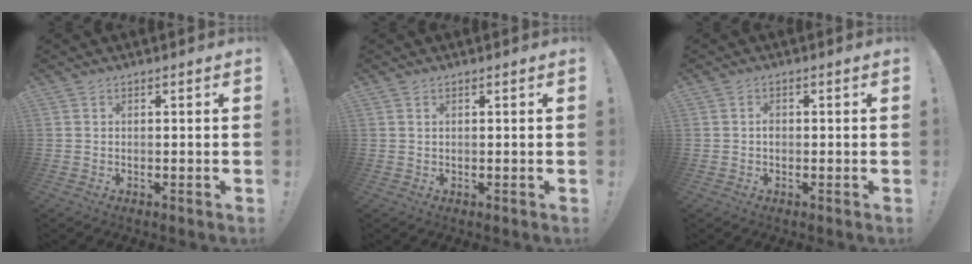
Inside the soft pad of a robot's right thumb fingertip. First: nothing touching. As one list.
[{"total": 0.7, "force": [0.5, 0.3, 0.4], "torque": [-0.007, 0.000, 0.008]}, {"total": 1.3, "force": [-0.3, 1.0, 0.8], "torque": [-0.024, 0.006, -0.004]}]